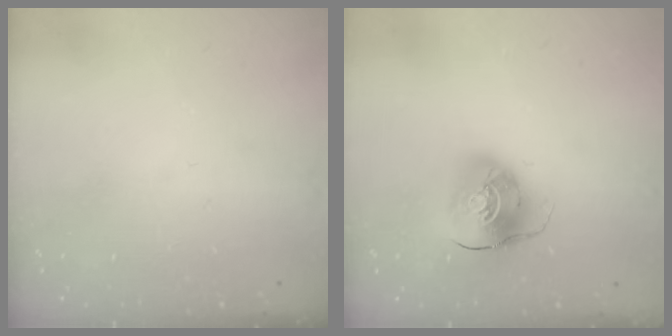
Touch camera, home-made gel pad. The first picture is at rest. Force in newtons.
{"total": 9.4, "press": 9.3, "slide": 1.3}